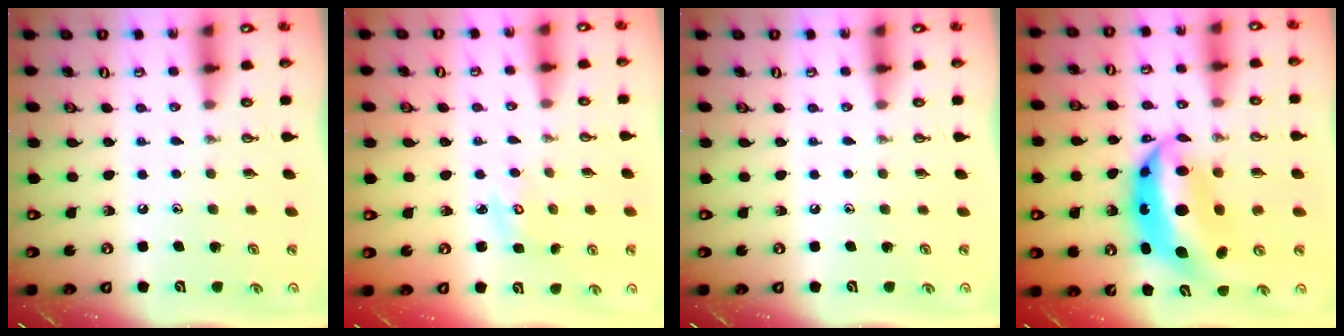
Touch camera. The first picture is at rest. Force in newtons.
{"total": 2.7, "press": 2.7, "slide": 0.3}
{"total": 0.0}
{"total": 13.4, "press": 13.4, "slide": 1.0}